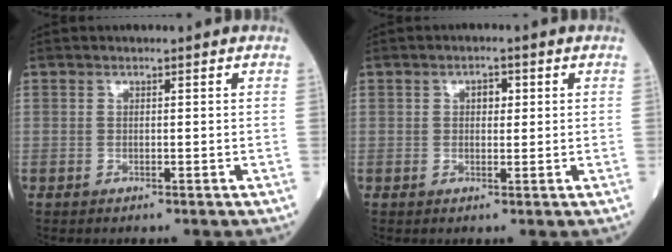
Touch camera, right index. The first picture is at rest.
{"total": 2.1, "force": [0.6, 1.2, 1.6], "torque": [-0.023, 0.007, 0.008]}